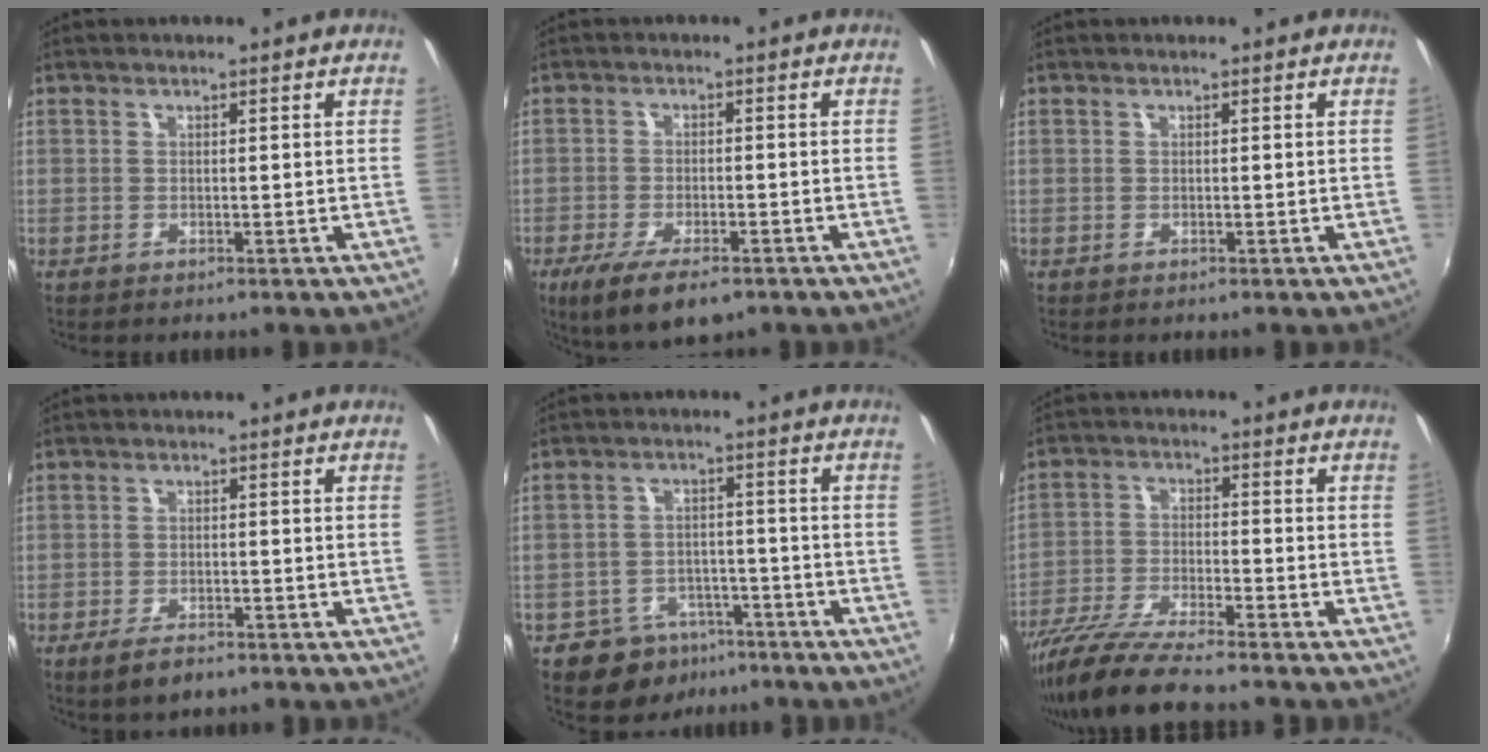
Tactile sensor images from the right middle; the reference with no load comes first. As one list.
[{"total": 9.8, "force": [-6.3, 3.4, 6.7], "torque": [-0.146, -0.036, -0.105]}, {"total": 0.0}, {"total": 4.6, "force": [-3.2, 1.7, 2.9], "torque": [-0.071, -0.015, -0.059]}, {"total": 8.3, "force": [-5.8, 5.6, 1.7], "torque": [-0.046, 0.019, -0.078]}, {"total": 11.9, "force": [-10.4, 0.7, 5.9], "torque": [-0.129, -0.025, -0.196]}]